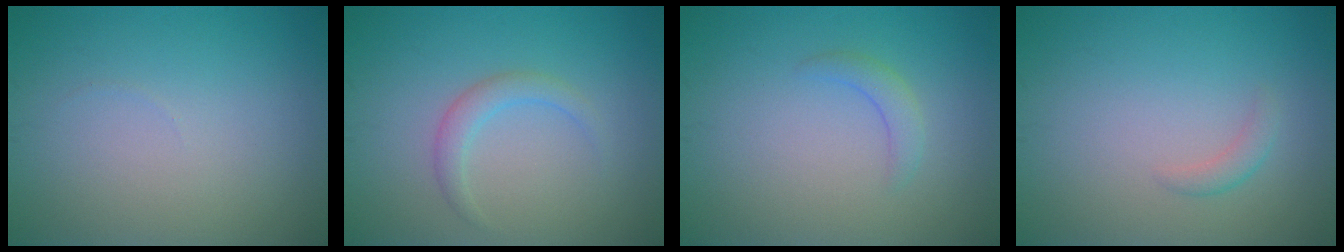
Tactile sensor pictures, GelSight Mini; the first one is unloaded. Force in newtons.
{"total": 1.8, "press": 1.8, "slide": 0.2}
{"total": 1.5, "press": 1.5, "slide": 0.2}
{"total": 1.1, "press": 1.1, "slide": 0.0}